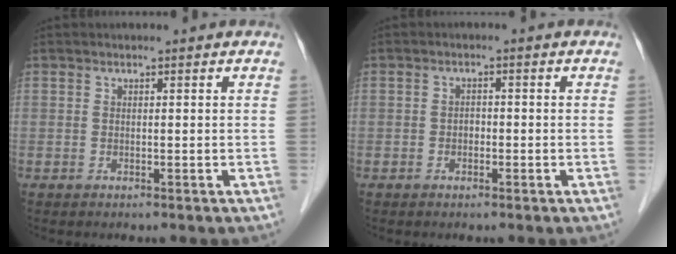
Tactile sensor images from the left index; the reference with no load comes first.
{"total": 1.3, "force": [-0.5, 0.9, 0.8], "torque": [-0.009, 0.005, -0.007]}